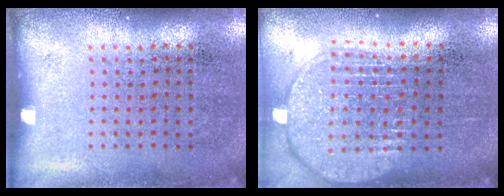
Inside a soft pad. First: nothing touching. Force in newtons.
{"total": 1.9, "press": 1.6, "slide": 1.1}